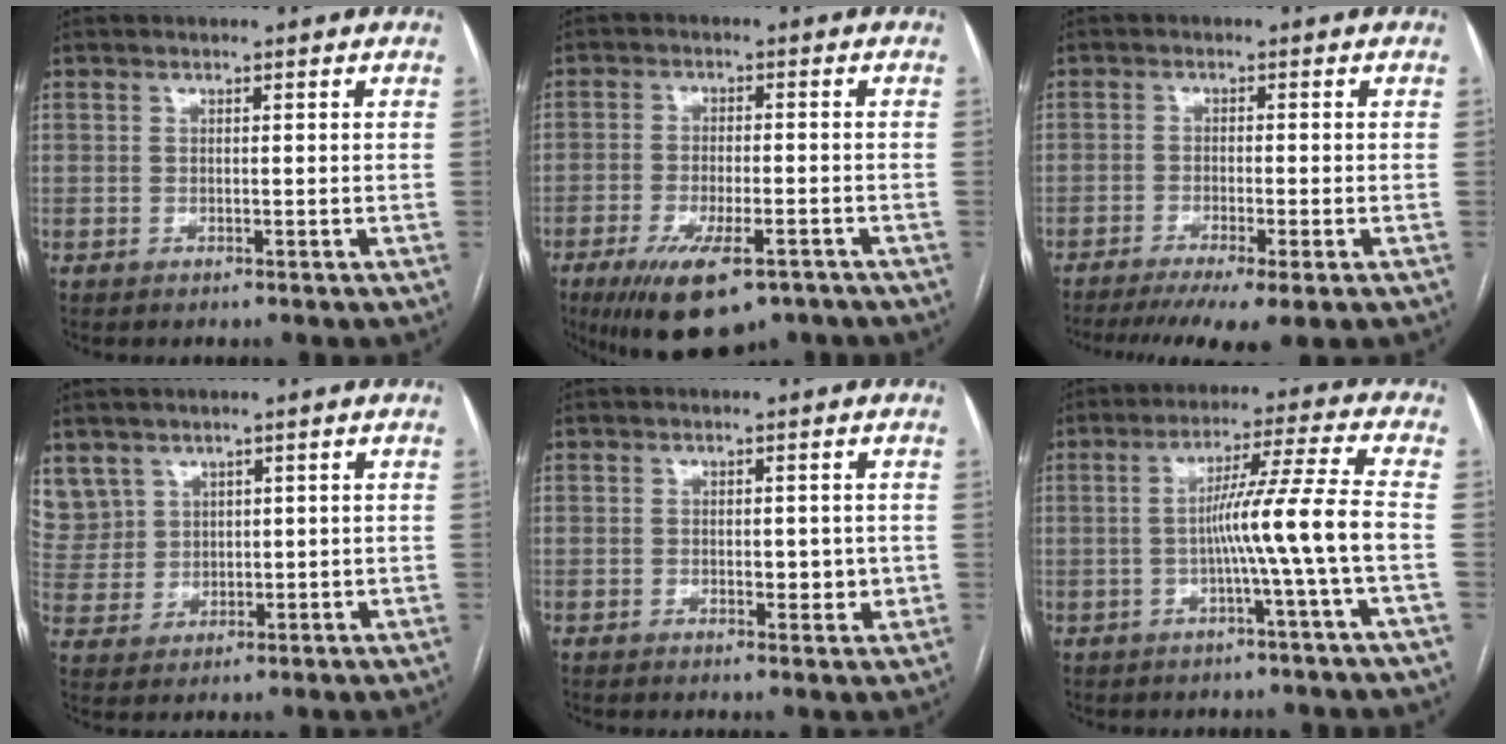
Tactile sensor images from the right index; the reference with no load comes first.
{"total": 11.9, "force": [-7.7, 3.6, 8.4], "torque": [-0.142, -0.018, -0.117]}
{"total": 9.4, "force": [-6.7, 0.6, 6.6], "torque": [-0.099, -0.017, -0.104]}
{"total": 8.6, "force": [5.3, 6.8, 0.9], "torque": [-0.032, 0.025, 0.128]}
{"total": 3.1, "force": [0.0, 1.8, 2.6], "torque": [-0.025, 0.002, 0.006]}
{"total": 9.3, "force": [-2.0, -2.3, 8.8], "torque": [-0.147, 0.013, -0.032]}